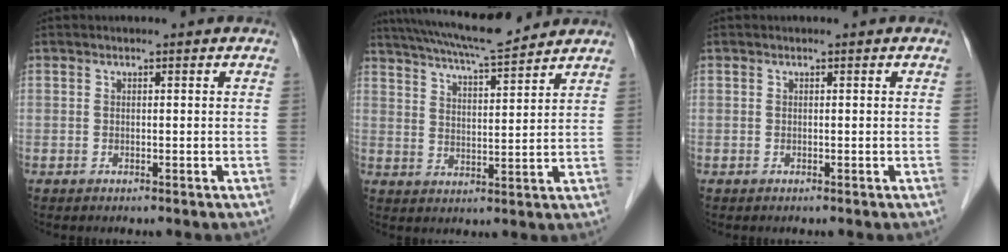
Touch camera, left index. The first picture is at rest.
{"total": 12.8, "force": [11.5, 0.8, 5.5], "torque": [-0.102, 0.018, 0.184]}
{"total": 0.0}